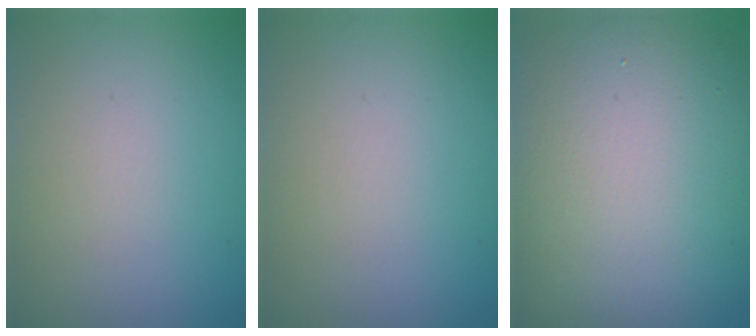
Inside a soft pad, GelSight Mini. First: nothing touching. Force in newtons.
{"total": 0.0}
{"total": 15.0, "press": 15.0, "slide": 0.7}